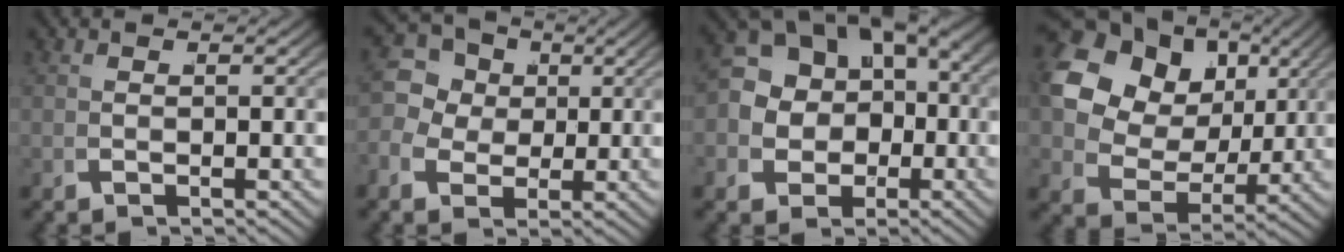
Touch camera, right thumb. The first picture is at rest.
{"total": 7.9, "force": [2.0, 6.5, 4.0], "torque": [-0.078, -0.006, 0.027]}
{"total": 10.9, "force": [0.8, 8.5, 6.7], "torque": [-0.142, -0.026, 0.020]}
{"total": 14.1, "force": [2.7, 11.1, 8.4], "torque": [-0.194, -0.023, 0.049]}